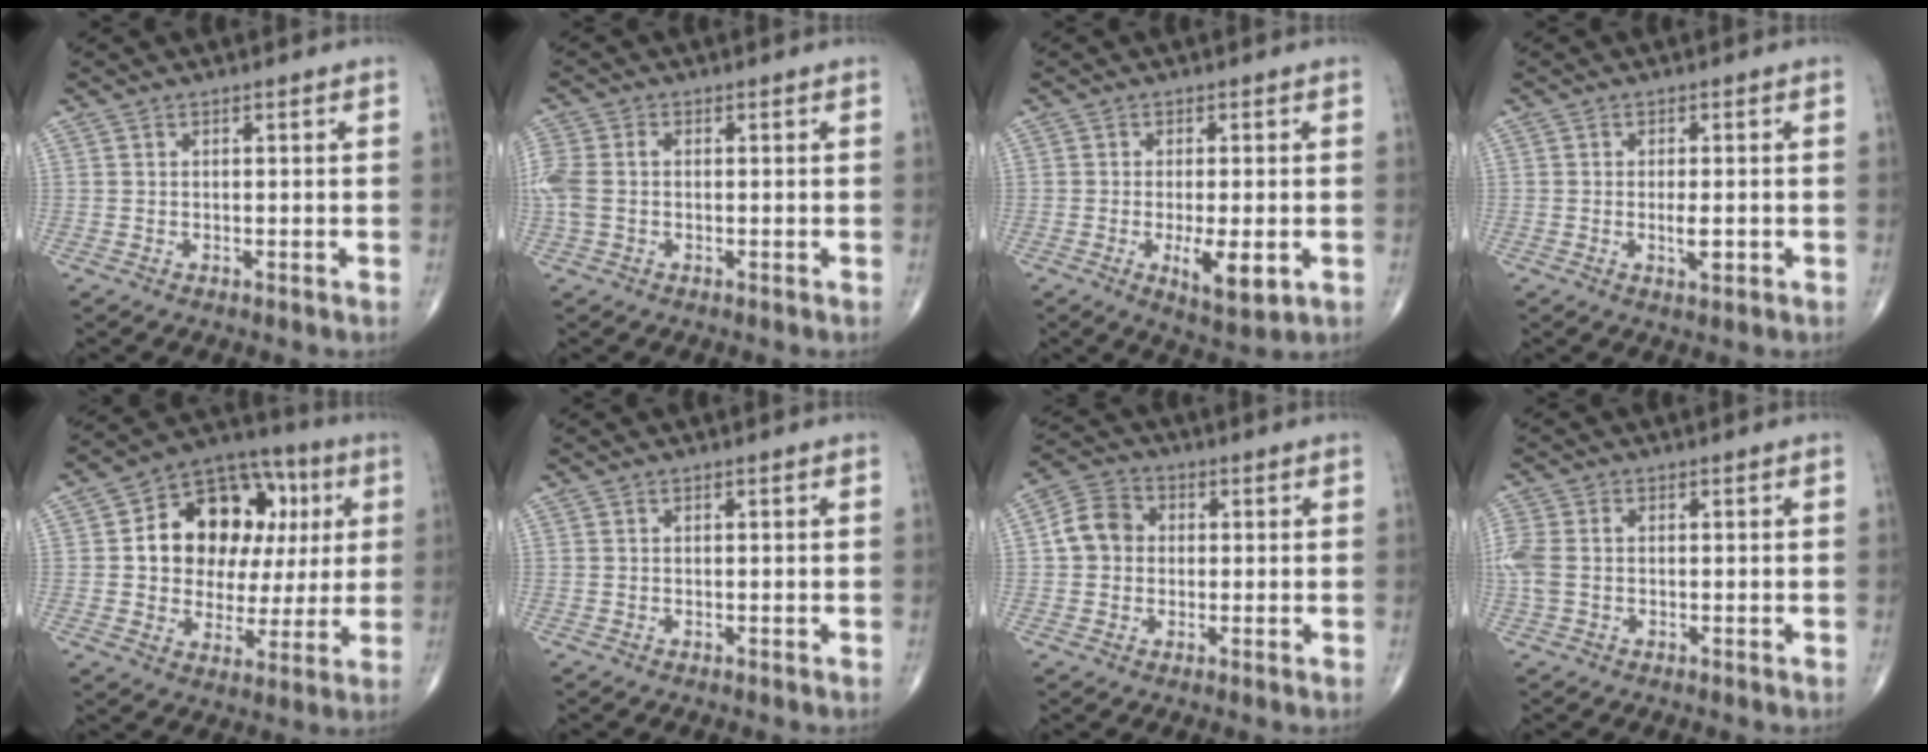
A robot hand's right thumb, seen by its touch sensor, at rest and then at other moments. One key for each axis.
{"total": 5.8, "fx": -0.2, "fy": 3.9, "fz": 4.3, "tx": -0.129, "ty": 0.014, "tz": -0.005}
{"total": 7.2, "fx": -1.9, "fy": 2.5, "fz": 6.5, "tx": -0.105, "ty": -0.017, "tz": -0.024}
{"total": 3.1, "fx": -0.6, "fy": 1.1, "fz": 2.8, "tx": -0.049, "ty": -0.004, "tz": -0.010}
{"total": 20.0, "fx": 4.4, "fy": 14.1, "fz": 13.5, "tx": -0.150, "ty": 0.024, "tz": 0.069}
{"total": 0.0}
{"total": 6.9, "fx": 0.4, "fy": 5.9, "fz": 3.6, "tx": -0.054, "ty": 0.018, "tz": -0.004}
{"total": 5.0, "fx": -0.2, "fy": 3.3, "fz": 3.8, "tx": -0.119, "ty": 0.011, "tz": -0.005}